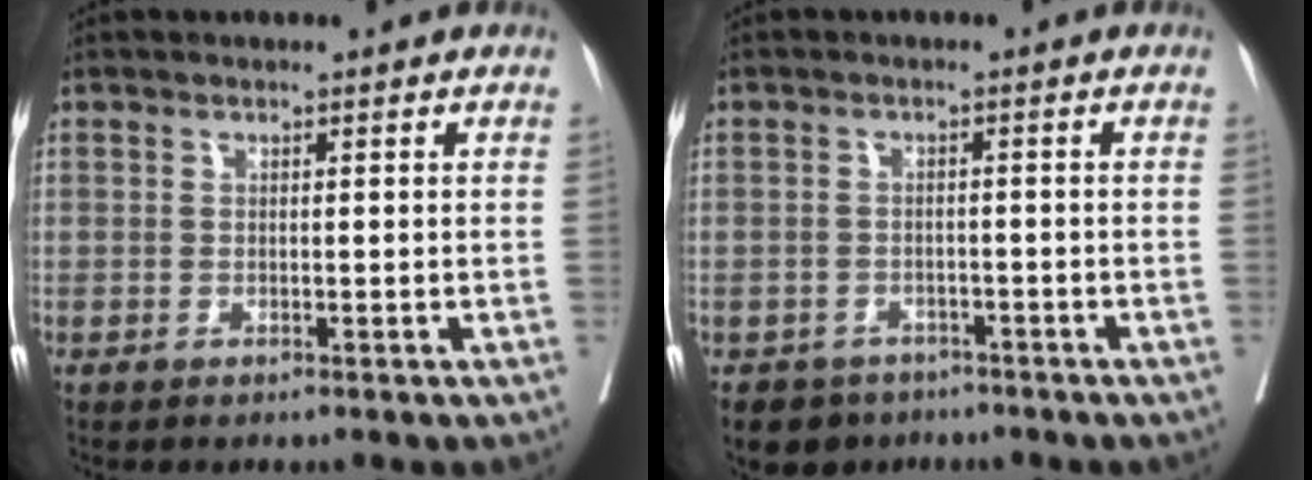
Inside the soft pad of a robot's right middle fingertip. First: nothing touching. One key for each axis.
{"total": 4.4, "fx": -3.3, "fy": 2.9, "fz": 0.1, "tx": 0.000, "ty": 0.006, "tz": -0.049}